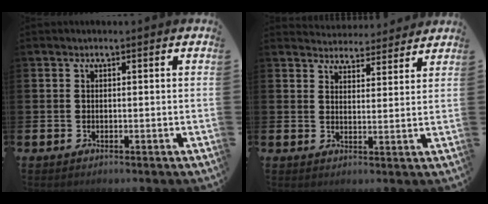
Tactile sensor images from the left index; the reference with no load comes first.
{"total": 4.2, "force": [4.1, 0.8, -0.2], "torque": [-0.005, -0.027, 0.073]}